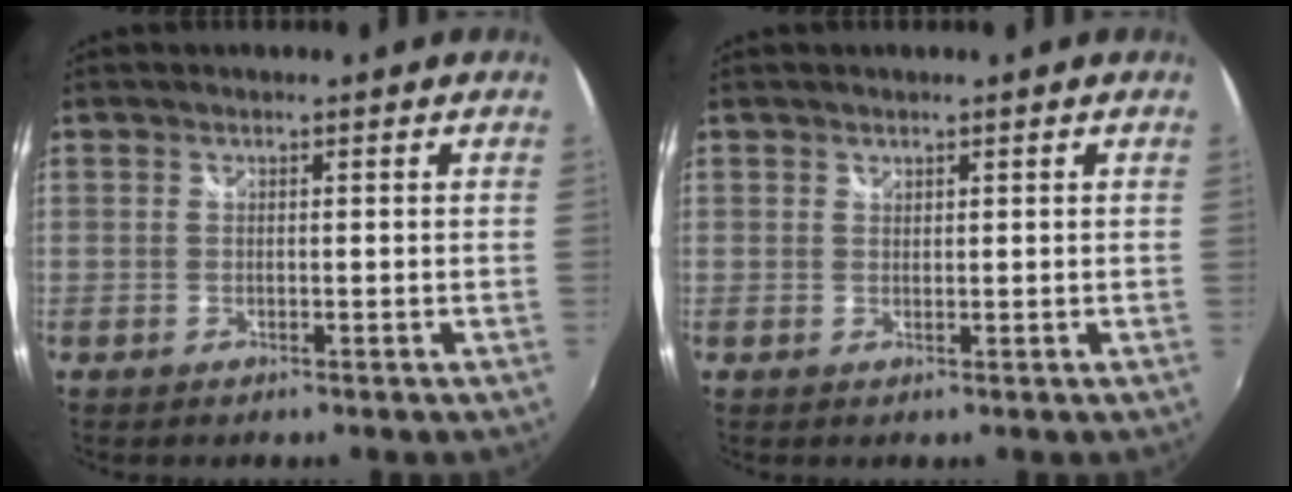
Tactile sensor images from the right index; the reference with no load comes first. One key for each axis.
{"total": 0.5, "fx": 0.5, "fy": 0.2, "fz": -0.1, "tx": 0.004, "ty": -0.001, "tz": 0.009}